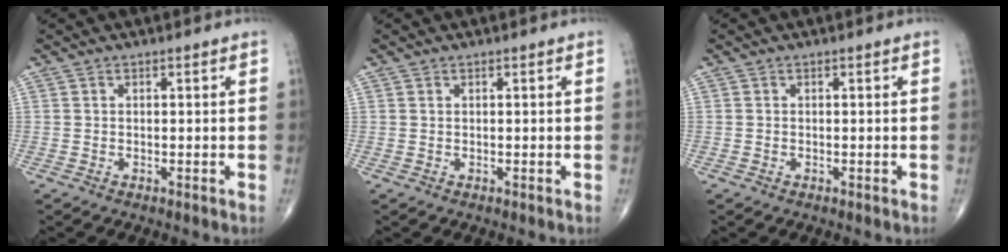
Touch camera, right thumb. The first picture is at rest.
{"total": 0.0}
{"total": 0.0}